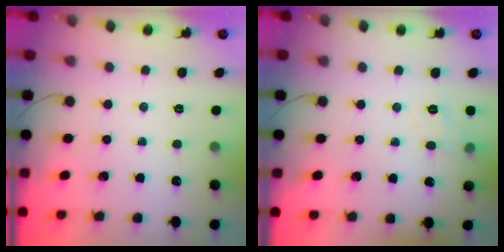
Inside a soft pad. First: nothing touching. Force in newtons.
{"total": 4.7, "press": 4.4, "slide": 1.6}